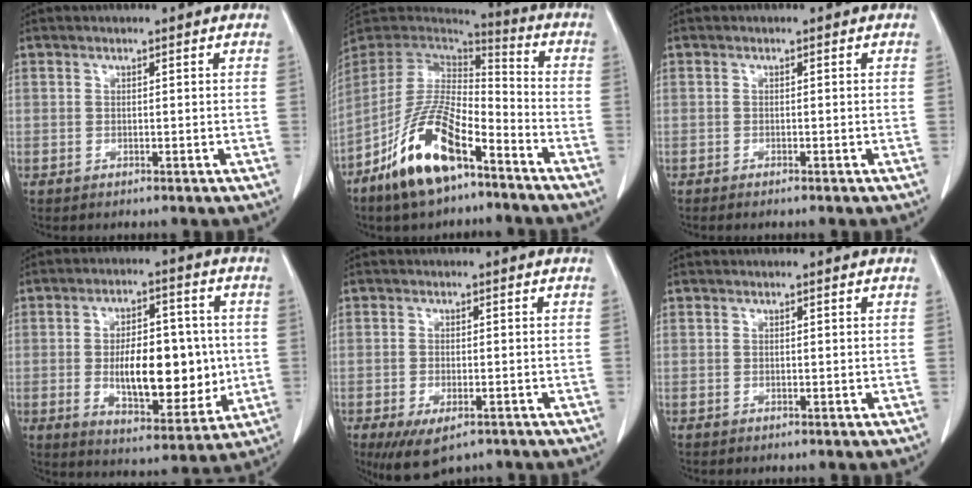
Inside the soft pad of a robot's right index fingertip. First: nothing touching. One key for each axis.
{"total": 15.8, "fx": -9.1, "fy": 5.2, "fz": 11.8, "tx": -0.235, "ty": -0.004, "tz": -0.168}
{"total": 1.6, "fx": -1.3, "fy": 0.0, "fz": 1.0, "tx": -0.015, "ty": -0.001, "tz": -0.014}
{"total": 14.1, "fx": -0.7, "fy": 6.3, "fz": 12.6, "tx": -0.200, "ty": 0.007, "tz": -0.002}
{"total": 6.9, "fx": -4.5, "fy": 2.8, "fz": 4.4, "tx": -0.070, "ty": -0.011, "tz": -0.068}
{"total": 0.0}